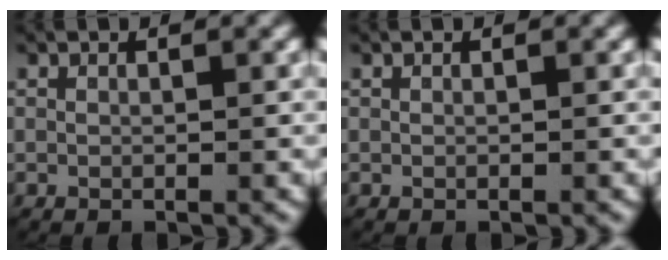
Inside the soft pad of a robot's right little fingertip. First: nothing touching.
{"total": 0.0}